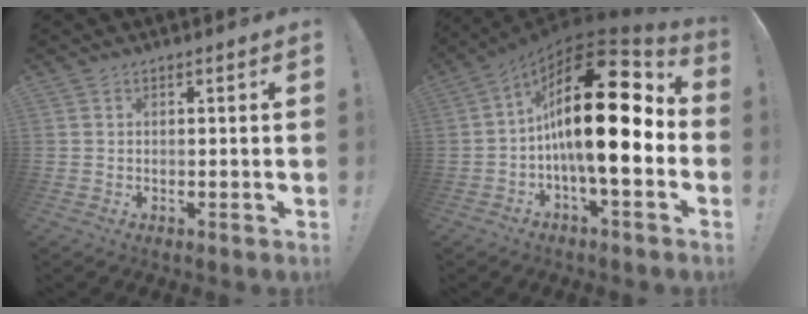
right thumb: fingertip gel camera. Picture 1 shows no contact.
{"total": 25.6, "force": [2.5, 8.6, 23.9], "torque": [-0.409, -0.013, 0.039]}